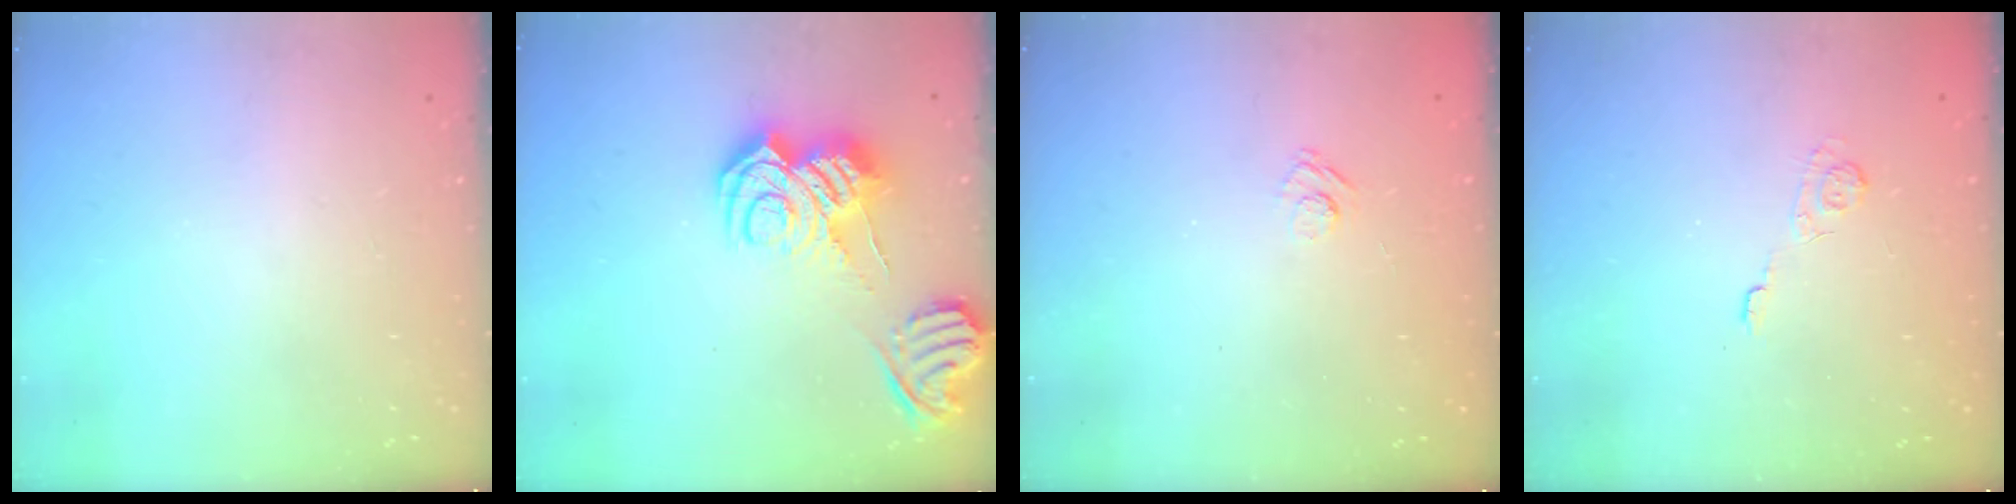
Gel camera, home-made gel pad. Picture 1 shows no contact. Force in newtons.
{"total": 15.1, "press": 15.0, "slide": 1.6}
{"total": 4.1, "press": 3.9, "slide": 1.3}
{"total": 2.2, "press": 1.8, "slide": 1.3}